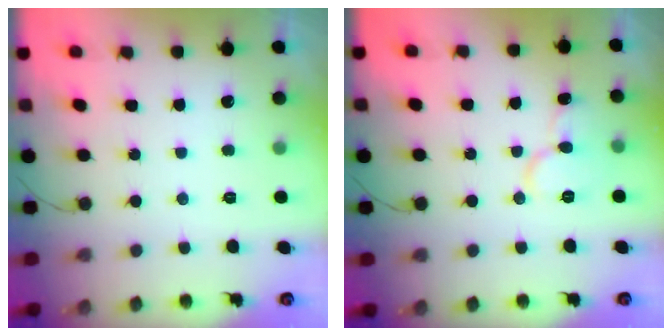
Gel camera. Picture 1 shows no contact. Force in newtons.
{"total": 8.0, "press": 7.9, "slide": 1.0}